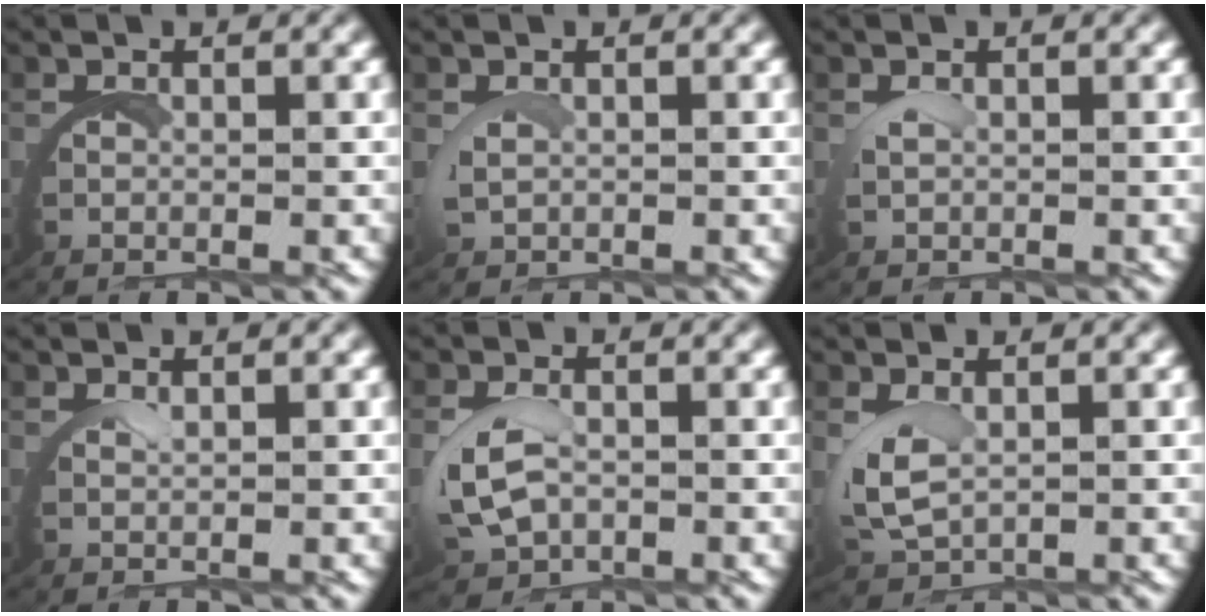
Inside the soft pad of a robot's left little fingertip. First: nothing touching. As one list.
[{"total": 1.0, "force": [0.9, 0.2, 0.5], "torque": [-0.035, -0.010, 0.022]}, {"total": 0.8, "force": [0.7, -0.4, 0.3], "torque": [-0.016, -0.002, 0.017]}, {"total": 1.2, "force": [1.0, -0.6, 0.2], "torque": [-0.007, 0.004, 0.018]}, {"total": 3.1, "force": [0.4, 2.0, 2.3], "torque": [-0.081, -0.009, 0.014]}, {"total": 2.7, "force": [1.0, 1.5, 2.1], "torque": [-0.076, -0.010, 0.030]}]